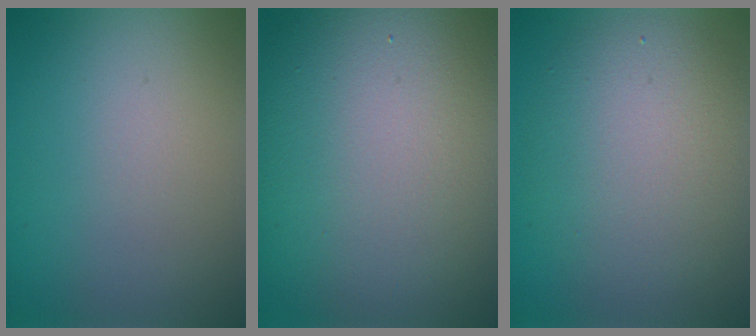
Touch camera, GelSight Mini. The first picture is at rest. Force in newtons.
{"total": 15.3, "press": 15.3, "slide": 0.6}
{"total": 5.8, "press": 5.8, "slide": 0.4}